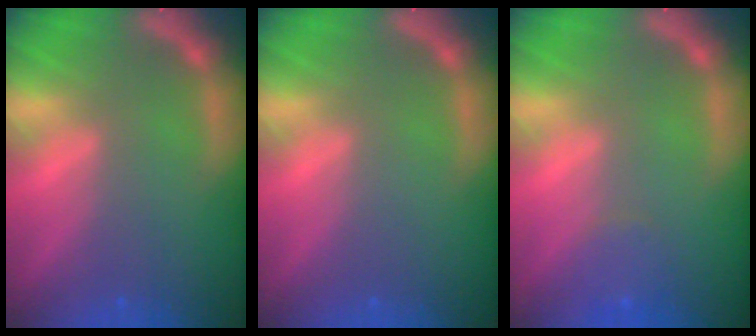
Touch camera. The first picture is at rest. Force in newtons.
{"total": 0.0}
{"total": 1.9}